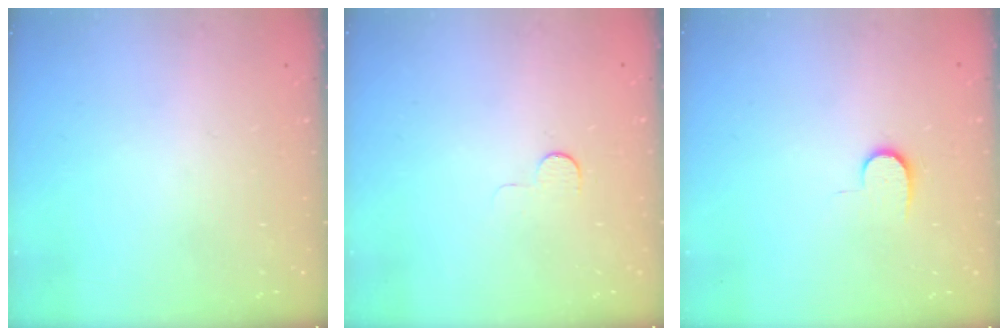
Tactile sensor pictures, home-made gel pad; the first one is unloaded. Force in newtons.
{"total": 5.3, "press": 5.3, "slide": 0.5}
{"total": 6.2, "press": 6.1, "slide": 0.7}